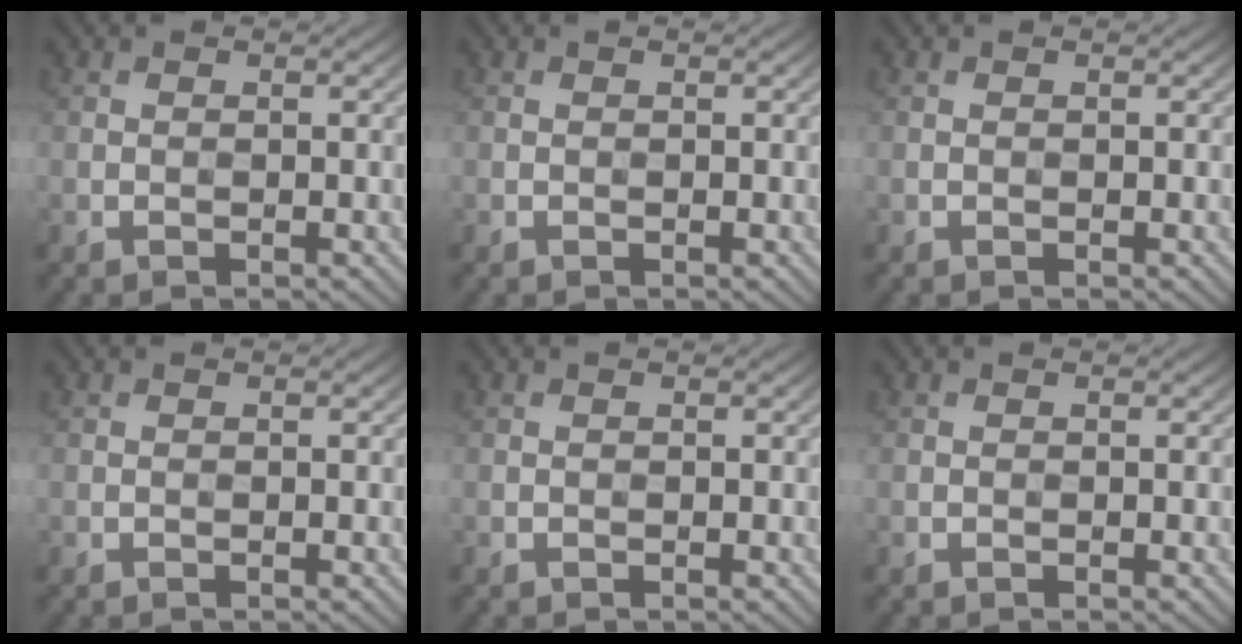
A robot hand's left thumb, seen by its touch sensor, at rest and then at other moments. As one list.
[{"total": 0.0}, {"total": 0.0}, {"total": 0.0}, {"total": 0.0}, {"total": 0.0}]